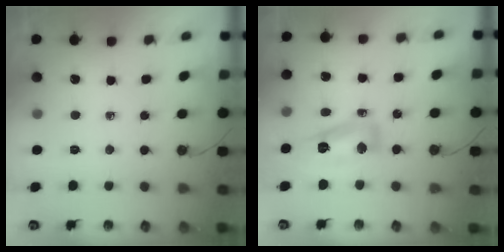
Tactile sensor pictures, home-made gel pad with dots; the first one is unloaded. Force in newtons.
{"total": 11.0, "press": 10.7, "slide": 2.7}